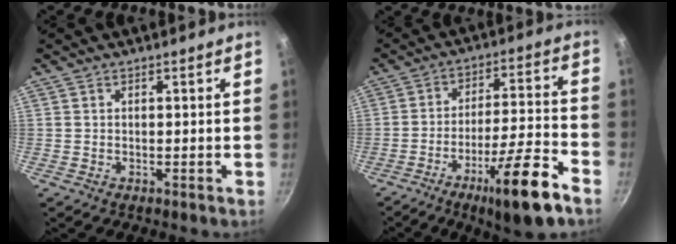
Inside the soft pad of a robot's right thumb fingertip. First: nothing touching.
{"total": 15.4, "force": [-9.0, 2.1, 12.4], "torque": [-0.190, 0.049, -0.137]}